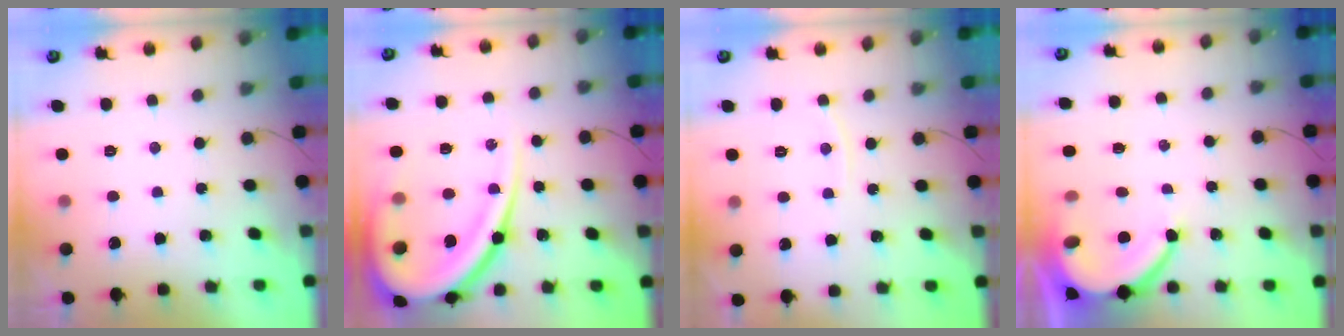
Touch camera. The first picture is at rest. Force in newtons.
{"total": 23.8, "press": 23.7, "slide": 2.5}
{"total": 3.3, "press": 3.3, "slide": 0.5}
{"total": 7.6, "press": 7.5, "slide": 0.6}